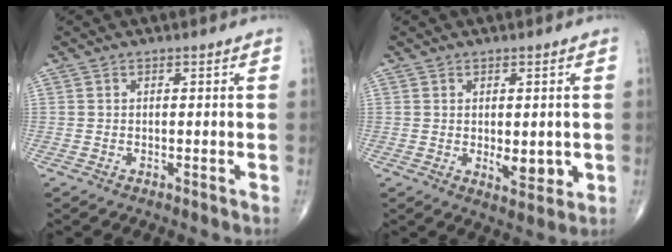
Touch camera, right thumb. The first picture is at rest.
{"total": 5.4, "force": [-0.4, 2.7, 4.7], "torque": [-0.047, -0.011, 0.002]}